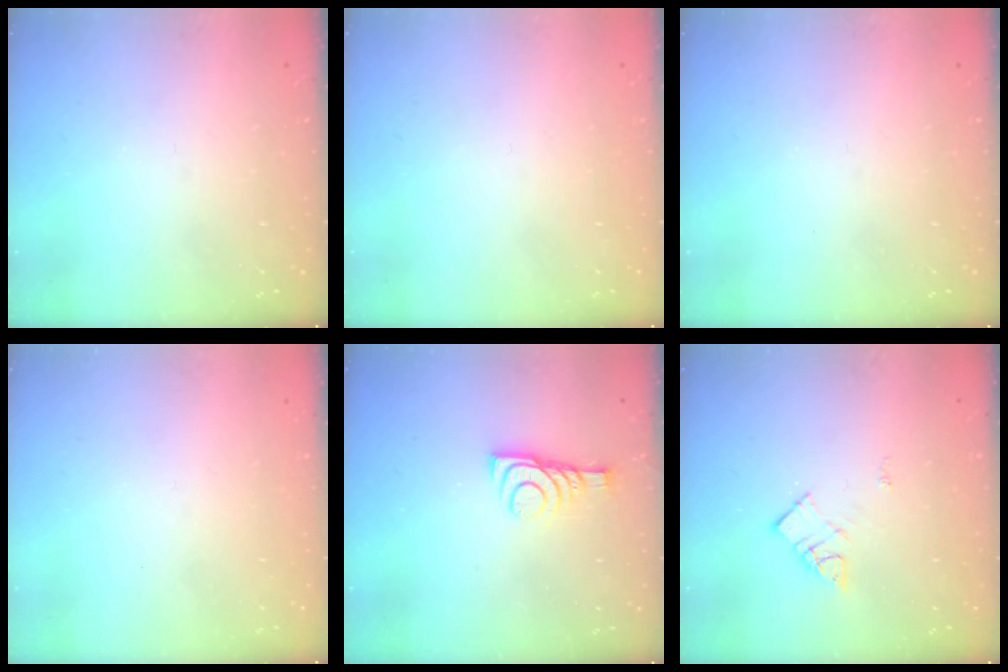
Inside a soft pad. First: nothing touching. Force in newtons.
{"total": 1.5, "press": 1.5, "slide": 0.1}
{"total": 0.0}
{"total": 1.5, "press": 1.5, "slide": 0.1}
{"total": 9.2, "press": 9.2, "slide": 0.2}
{"total": 6.9, "press": 6.9, "slide": 0.3}